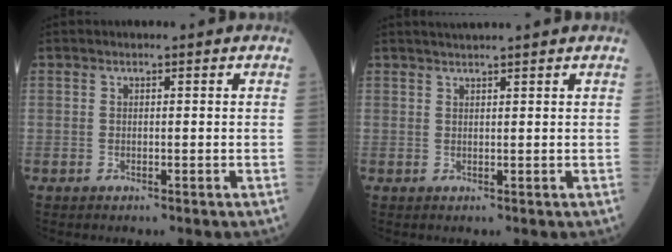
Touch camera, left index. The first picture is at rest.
{"total": 3.3, "force": [3.0, -0.7, 1.4], "torque": [-0.014, 0.020, 0.048]}